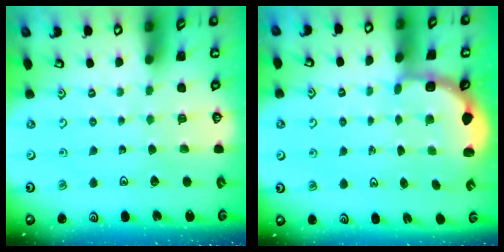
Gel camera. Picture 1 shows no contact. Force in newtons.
{"total": 2.7, "press": 2.3, "slide": 1.4}